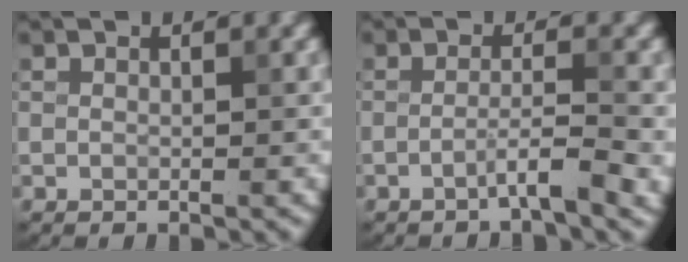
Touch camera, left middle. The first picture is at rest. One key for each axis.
{"total": 2.8, "fx": -1.5, "fy": 0.2, "fz": 2.4, "tx": -0.037, "ty": 0.011, "tz": -0.033}